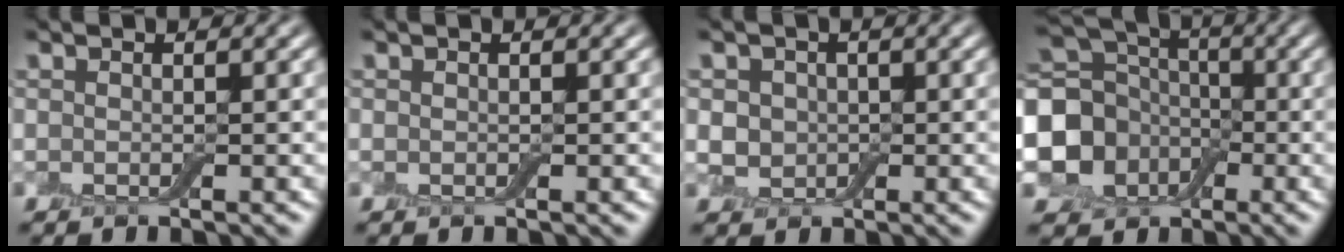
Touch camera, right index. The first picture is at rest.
{"total": 0.0}
{"total": 2.8, "force": [0.2, 2.5, 1.4], "torque": [-0.022, 0.007, -0.008]}
{"total": 10.0, "force": [-2.0, 8.3, 5.1], "torque": [-0.108, -0.017, -0.058]}